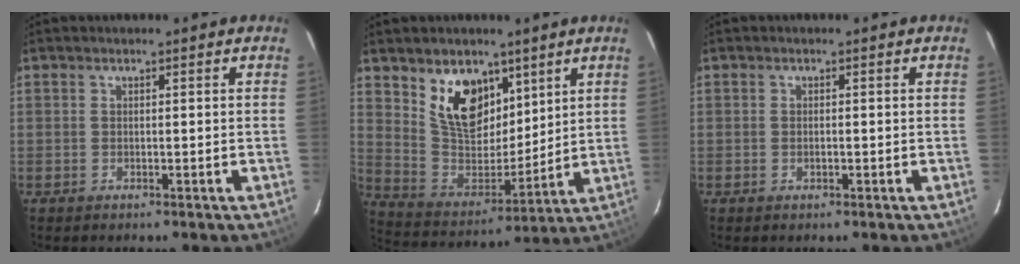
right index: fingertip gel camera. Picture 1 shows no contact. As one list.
[{"total": 13.8, "force": [7.8, 8.2, 7.8], "torque": [-0.147, -0.006, 0.158]}, {"total": 0.6, "force": [-0.2, 0.5, 0.4], "torque": [-0.006, -0.001, -0.003]}]